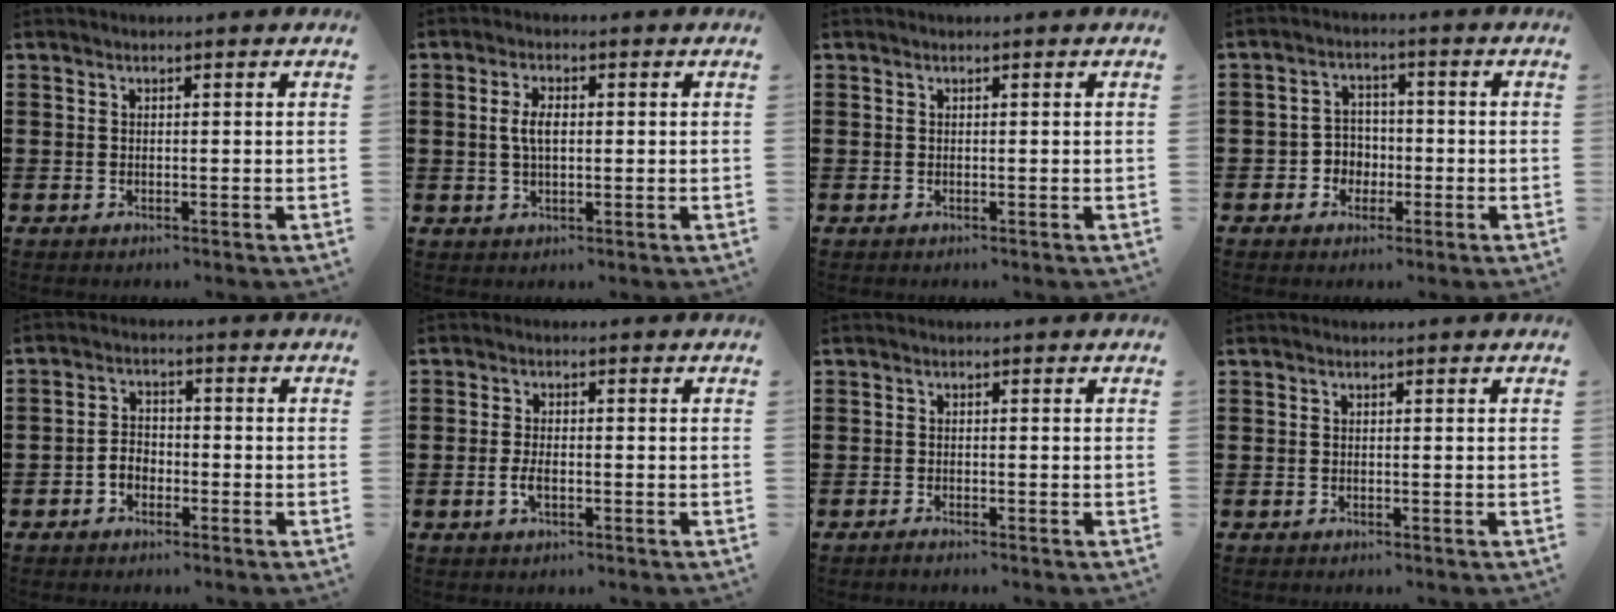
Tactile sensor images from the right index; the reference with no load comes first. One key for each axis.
{"total": 3.7, "fx": 0.3, "fy": 1.7, "fz": 3.2, "tx": -0.073, "ty": 0.004, "tz": 0.000}
{"total": 0.0}
{"total": 3.5, "fx": -1.4, "fy": 3.1, "fz": 0.7, "tx": -0.026, "ty": 0.009, "tz": -0.032}
{"total": 2.7, "fx": -1.4, "fy": 1.9, "fz": 1.2, "tx": -0.028, "ty": 0.005, "tz": -0.028}
{"total": 2.7, "fx": -0.8, "fy": 1.2, "fz": 2.3, "tx": -0.057, "ty": -0.003, "tz": -0.018}
{"total": 0.8, "fx": -0.7, "fy": 0.0, "fz": 0.2, "tx": -0.007, "ty": -0.005, "tz": -0.014}
{"total": 0.0}